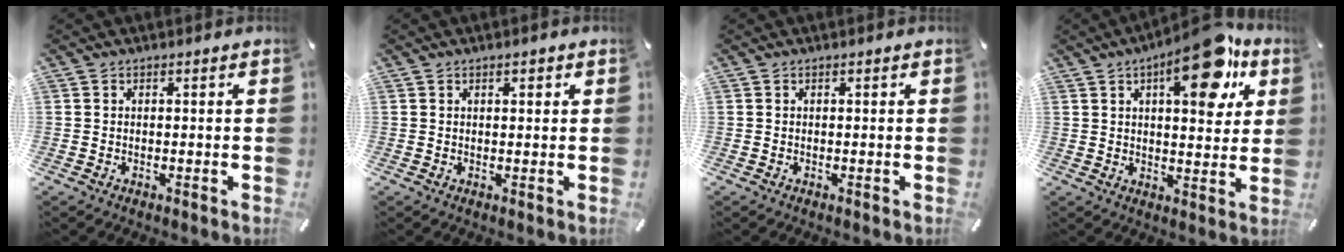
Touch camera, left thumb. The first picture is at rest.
{"total": 1.5, "force": [0.7, 0.7, 1.1], "torque": [-0.023, 0.004, 0.011]}
{"total": 0.0}
{"total": 17.3, "force": [9.2, 7.2, 12.8], "torque": [-0.162, -0.045, 0.142]}